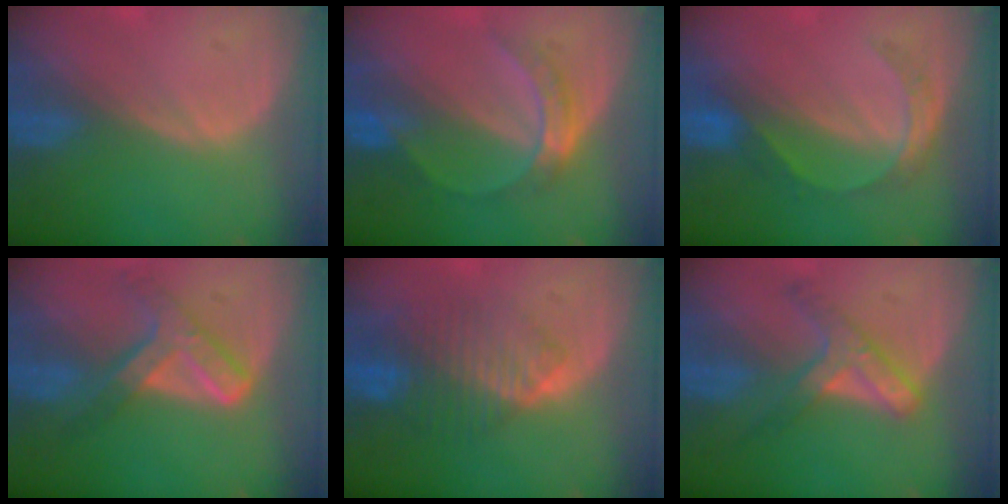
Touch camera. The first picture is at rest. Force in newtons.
{"total": 5.0, "press": 4.8, "slide": 1.3}
{"total": 4.6, "press": 4.6, "slide": 0.2}
{"total": 7.2, "press": 6.1, "slide": 3.8}
{"total": 8.0, "press": 7.2, "slide": 3.3}
{"total": 5.9, "press": 5.6, "slide": 1.7}